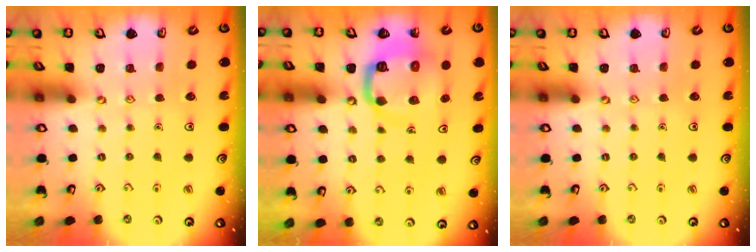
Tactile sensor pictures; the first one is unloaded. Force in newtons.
{"total": 12.1, "press": 12.0, "slide": 1.2}
{"total": 0.0}